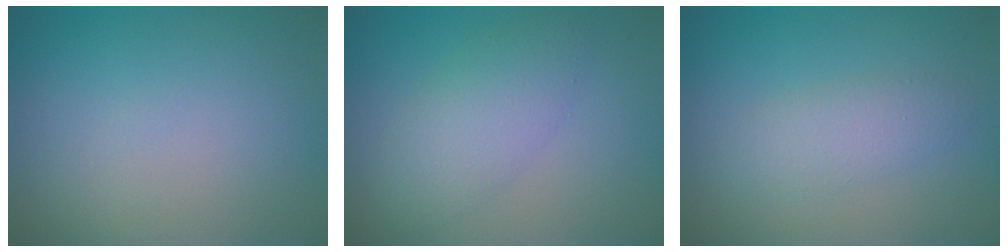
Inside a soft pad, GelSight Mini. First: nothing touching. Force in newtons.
{"total": 3.8, "press": 3.8, "slide": 0.1}
{"total": 2.4, "press": 2.4, "slide": 0.1}